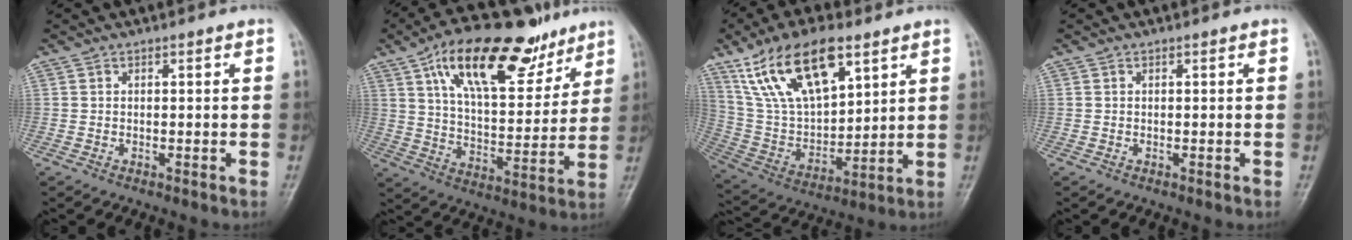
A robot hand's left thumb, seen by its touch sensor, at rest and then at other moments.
{"total": 22.6, "force": [13.4, 9.9, 15.4], "torque": [-0.207, -0.035, 0.225]}
{"total": 19.6, "force": [10.9, 8.9, 13.6], "torque": [-0.224, -0.034, 0.215]}
{"total": 0.0}